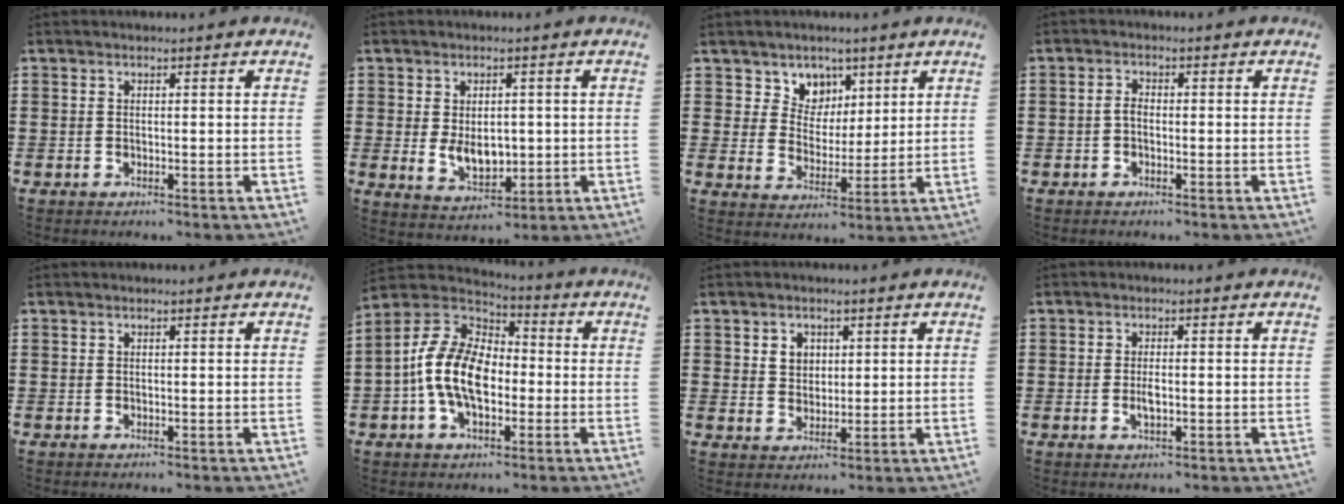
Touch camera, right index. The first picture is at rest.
{"total": 5.5, "force": [-0.1, 3.6, 4.1], "torque": [-0.056, 0.000, -0.005]}
{"total": 6.0, "force": [3.6, 4.8, -0.3], "torque": [-0.036, -0.012, 0.065]}
{"total": 1.7, "force": [-0.6, 0.9, 1.3], "torque": [-0.034, -0.001, -0.013]}
{"total": 0.0}
{"total": 11.7, "force": [-2.1, 7.1, 9.0], "torque": [-0.226, 0.002, -0.048]}
{"total": 2.8, "force": [1.2, 2.3, 0.9], "torque": [-0.027, 0.010, 0.021]}
{"total": 2.3, "force": [-0.3, 0.8, 2.1], "torque": [-0.039, 0.000, -0.005]}